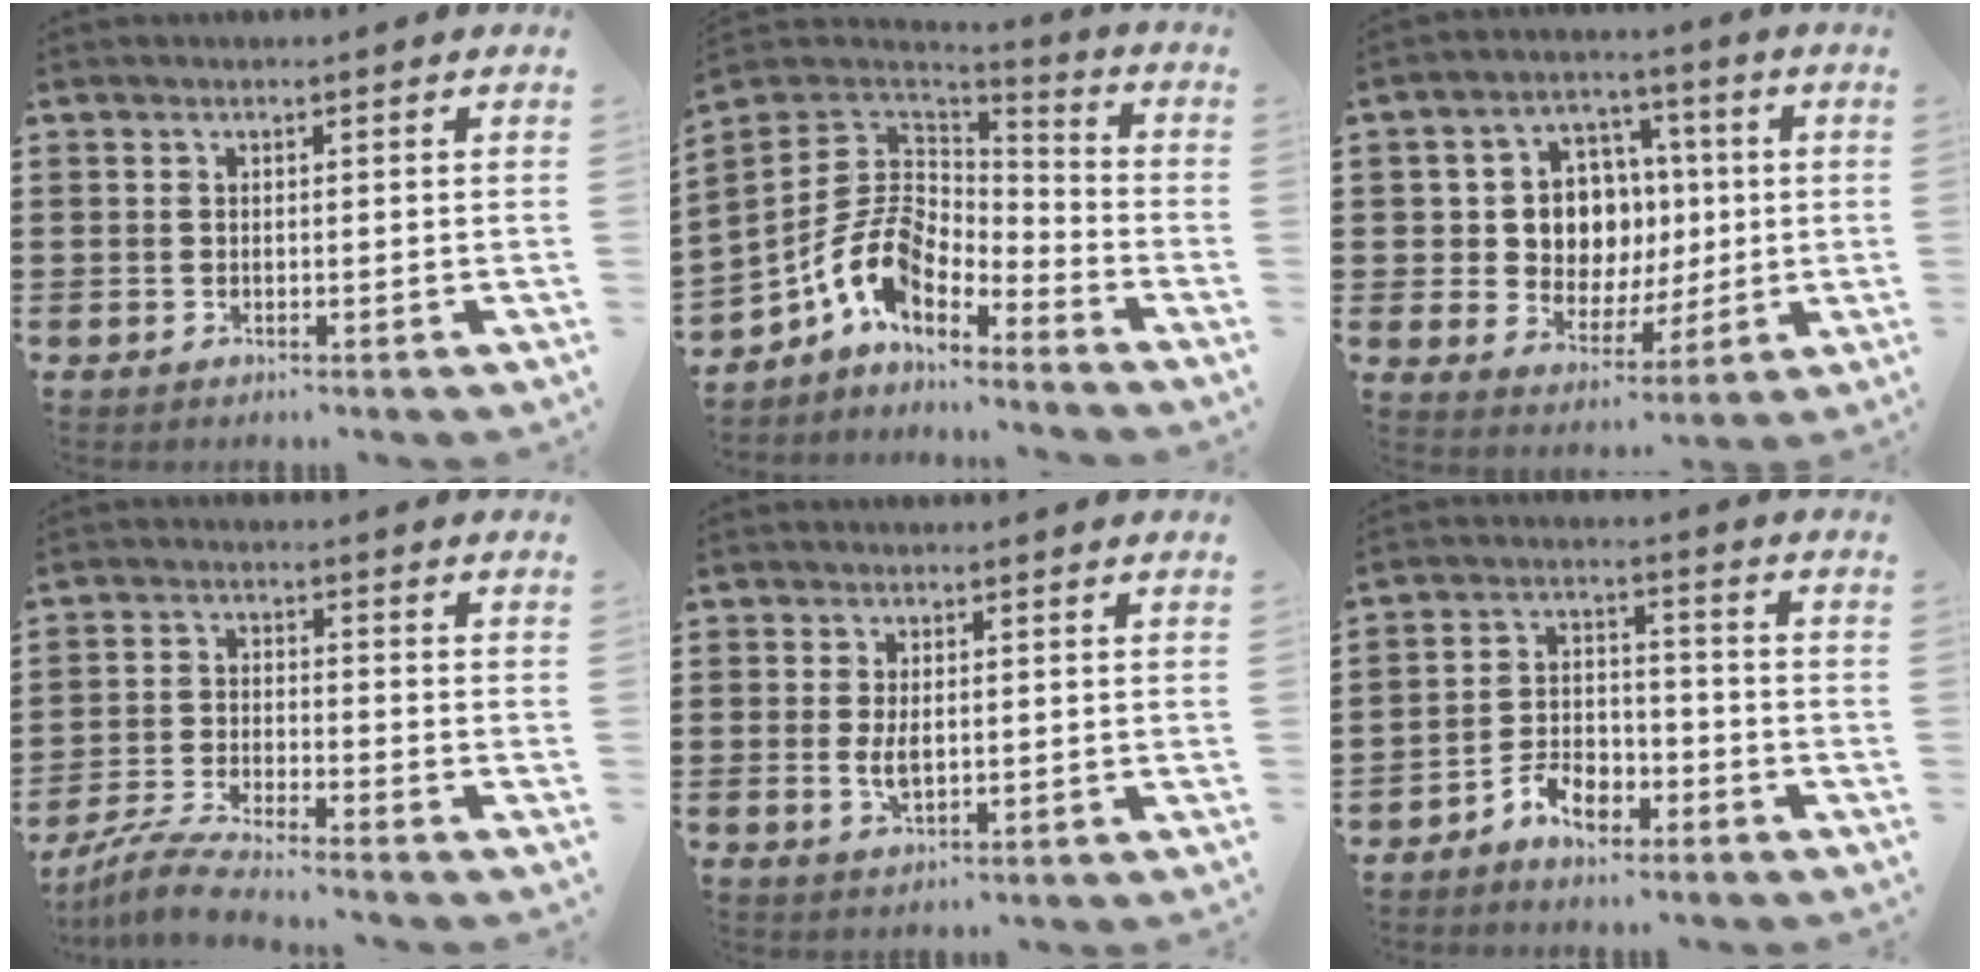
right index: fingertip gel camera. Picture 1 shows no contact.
{"total": 10.5, "force": [-4.3, 6.9, 6.6], "torque": [-0.169, 0.005, -0.089]}
{"total": 8.9, "force": [1.0, 7.7, 4.4], "torque": [-0.101, 0.016, 0.023]}
{"total": 5.2, "force": [-4.9, -0.4, 1.6], "torque": [-0.047, -0.016, -0.099]}
{"total": 3.3, "force": [0.1, 1.7, 2.8], "torque": [-0.063, 0.002, -0.001]}
{"total": 5.8, "force": [-4.2, 3.0, 2.6], "torque": [-0.056, 0.015, -0.081]}